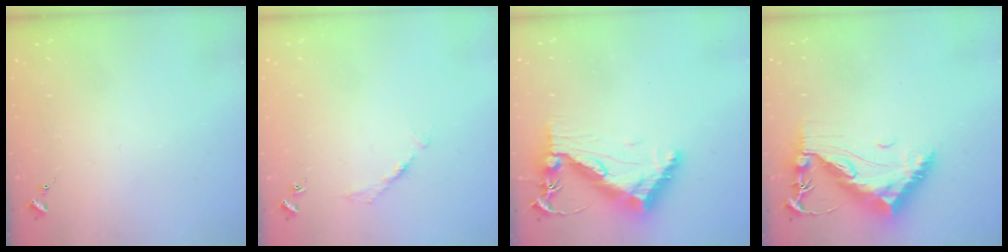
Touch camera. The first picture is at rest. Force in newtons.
{"total": 2.7, "press": 2.7, "slide": 0.4}
{"total": 13.5, "press": 13.4, "slide": 1.2}
{"total": 13.5, "press": 13.4, "slide": 1.3}